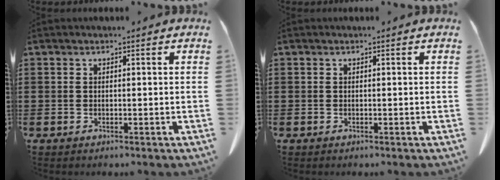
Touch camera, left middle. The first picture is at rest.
{"total": 0.0}